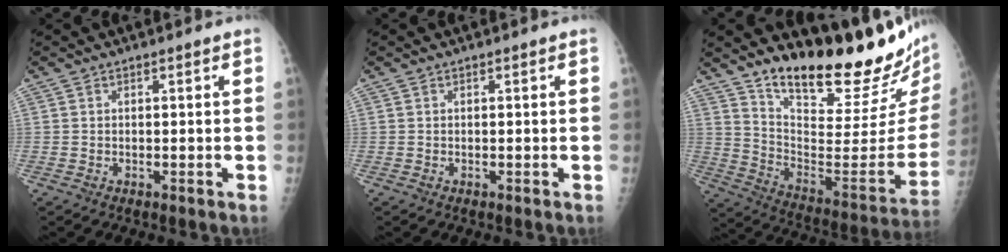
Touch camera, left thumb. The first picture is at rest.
{"total": 0.0}
{"total": 25.7, "force": [21.4, 4.7, 13.4], "torque": [-0.177, -0.163, 0.315]}